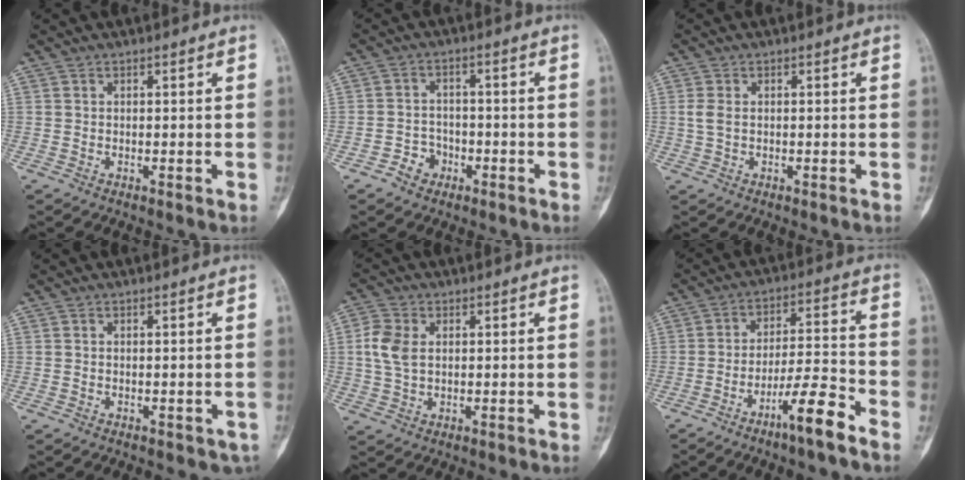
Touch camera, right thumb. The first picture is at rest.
{"total": 4.2, "force": [-2.3, 3.4, 0.9], "torque": [0.014, 0.023, -0.042]}
{"total": 2.3, "force": [0.0, 1.5, 1.7], "torque": [-0.041, 0.001, -0.001]}
{"total": 1.4, "force": [-0.6, 1.0, 0.8], "torque": [-0.003, 0.004, -0.005]}
{"total": 6.2, "force": [0.8, 4.3, 4.4], "torque": [-0.095, 0.007, 0.016]}
{"total": 9.9, "force": [-6.4, 0.9, 7.4], "torque": [-0.136, 0.047, -0.112]}